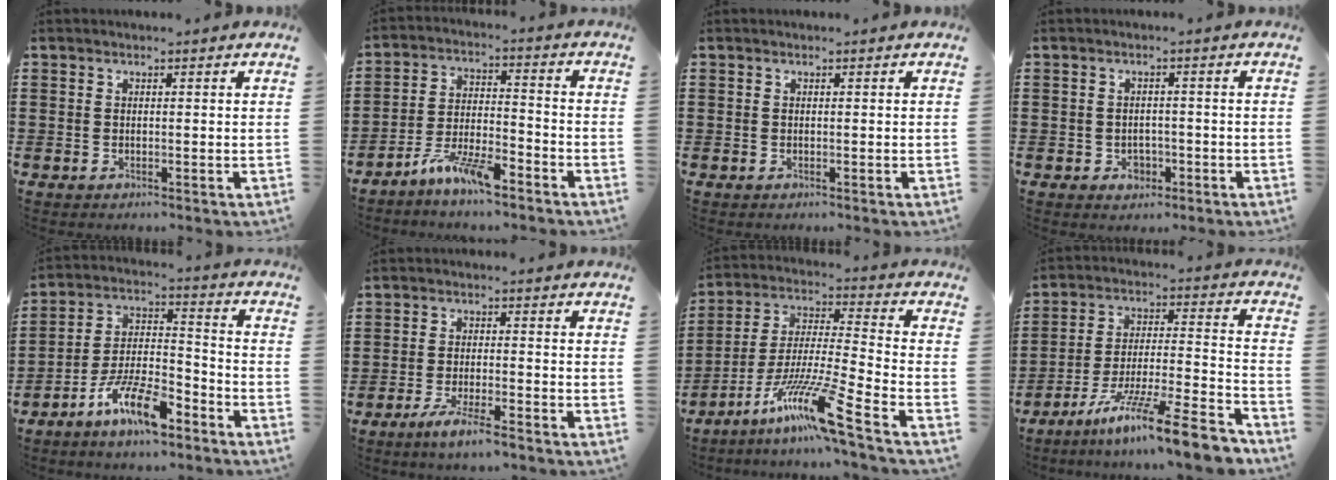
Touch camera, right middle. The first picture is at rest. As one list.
[{"total": 7.0, "force": [-5.5, 1.3, 4.2], "torque": [-0.093, -0.001, -0.105]}, {"total": 0.0}, {"total": 1.9, "force": [-1.0, 1.4, 0.9], "torque": [-0.021, 0.002, -0.022]}, {"total": 10.1, "force": [-7.2, 2.6, 6.6], "torque": [-0.137, 0.009, -0.139]}, {"total": 4.1, "force": [-3.1, 0.1, 2.6], "torque": [-0.056, -0.007, -0.059]}, {"total": 12.5, "force": [-8.7, -0.4, 9.0], "torque": [-0.184, -0.013, -0.172]}, {"total": 13.3, "force": [-10.5, 0.4, 8.2], "torque": [-0.130, 0.021, -0.193]}]